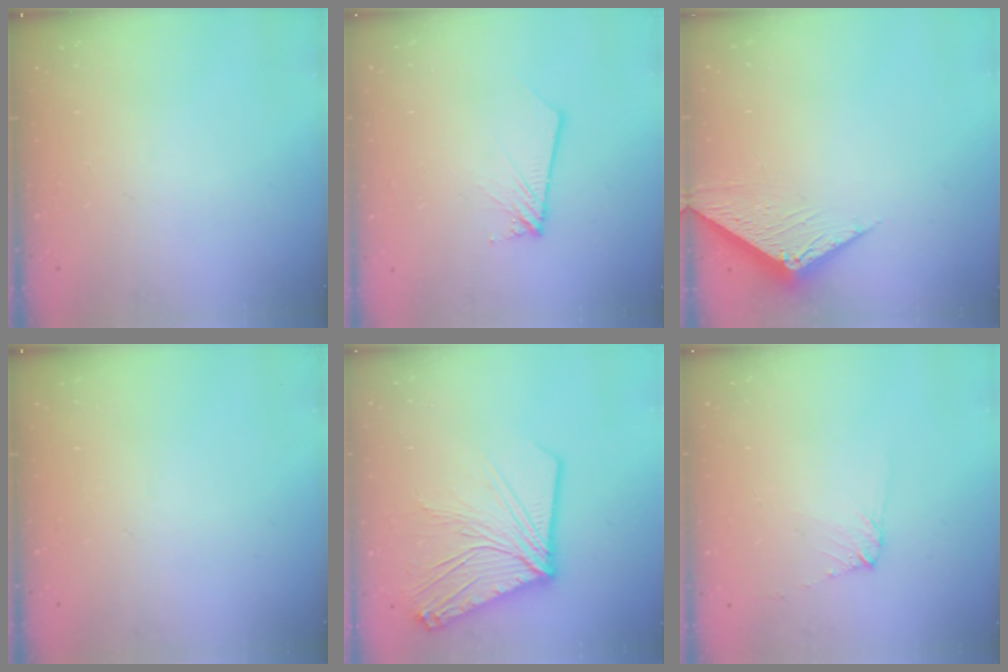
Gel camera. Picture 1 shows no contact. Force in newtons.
{"total": 2.7, "press": 2.7, "slide": 0.2}
{"total": 4.7, "press": 4.7, "slide": 0.3}
{"total": 0.0}
{"total": 17.4, "press": 17.2, "slide": 2.3}
{"total": 5.1, "press": 5.1, "slide": 0.8}